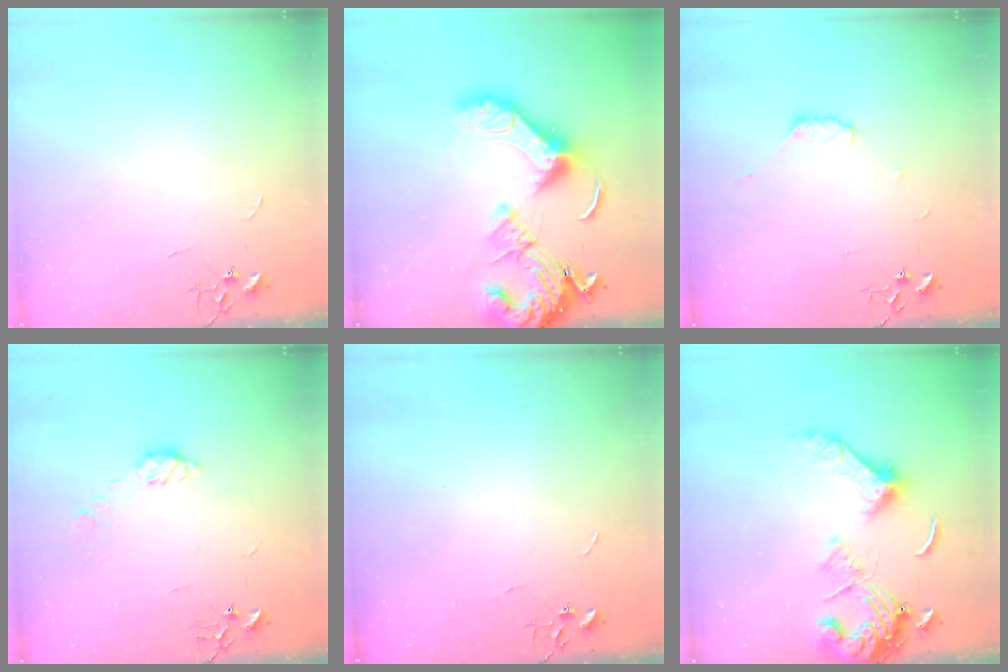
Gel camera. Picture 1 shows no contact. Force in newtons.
{"total": 20.2, "press": 20.1, "slide": 2.4}
{"total": 5.3, "press": 5.2, "slide": 1.0}
{"total": 7.0, "press": 7.0, "slide": 0.2}
{"total": 0.0}
{"total": 14.4, "press": 14.3, "slide": 1.9}